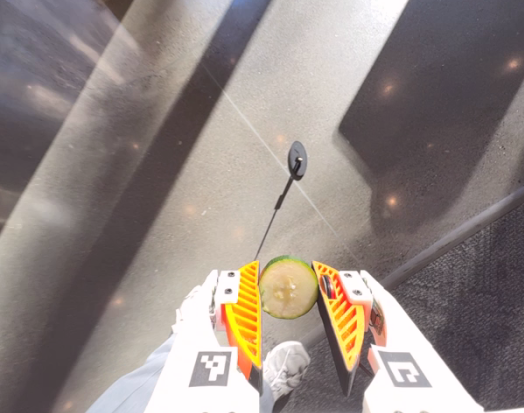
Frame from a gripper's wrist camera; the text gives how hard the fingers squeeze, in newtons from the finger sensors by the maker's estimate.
{"total": 9.2, "left": 9.2, "right": 9.3}